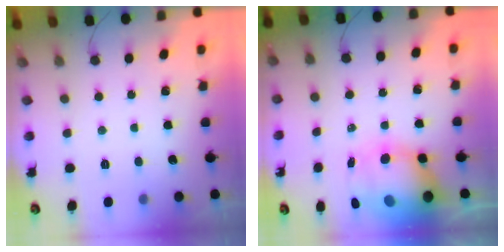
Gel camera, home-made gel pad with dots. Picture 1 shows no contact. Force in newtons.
{"total": 11.9, "press": 11.5, "slide": 3.1}